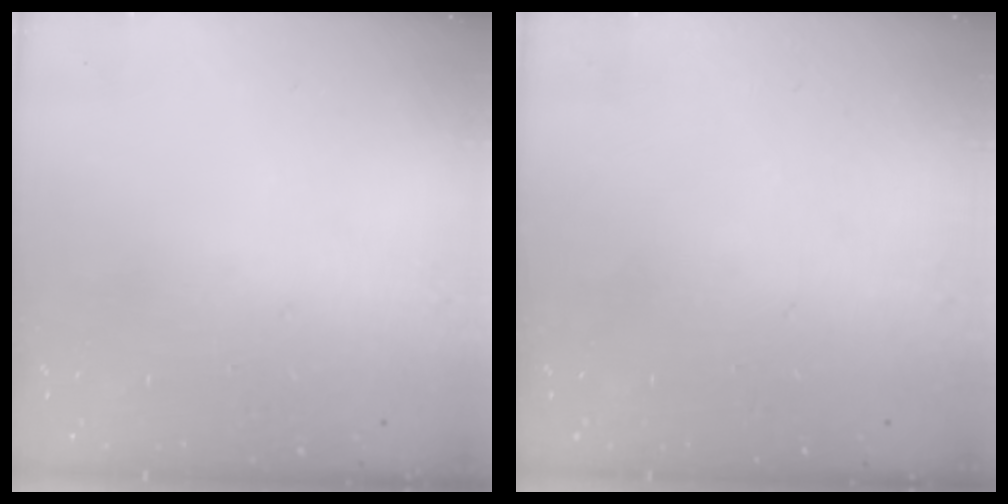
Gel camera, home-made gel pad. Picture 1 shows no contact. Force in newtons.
{"total": 0.0}